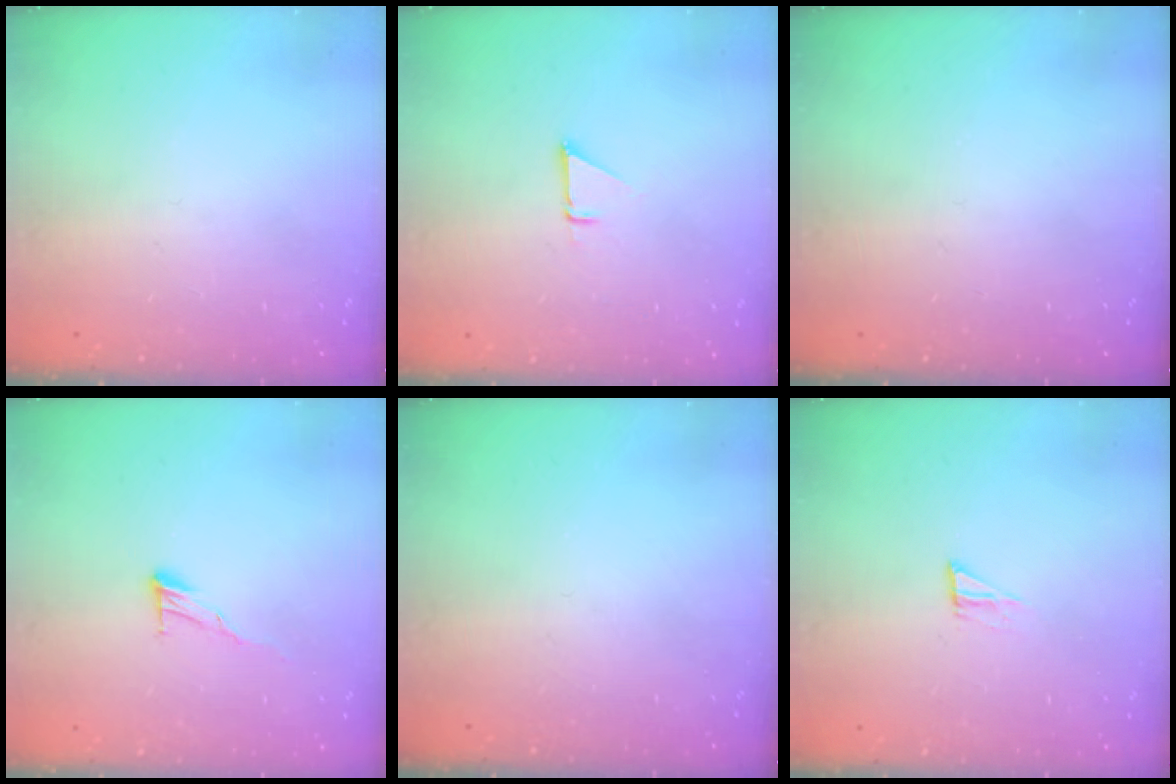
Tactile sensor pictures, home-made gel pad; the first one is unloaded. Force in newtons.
{"total": 1.5, "press": 1.5, "slide": 0.1}
{"total": 0.0}
{"total": 6.9, "press": 6.8, "slide": 0.4}
{"total": 0.0}
{"total": 4.3, "press": 4.3, "slide": 0.3}